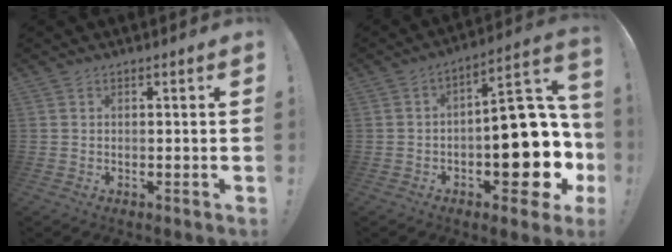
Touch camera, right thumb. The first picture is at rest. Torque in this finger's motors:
{"motor_torque": [2.58, 2.43, 1.32, -1.45, 0.43]}